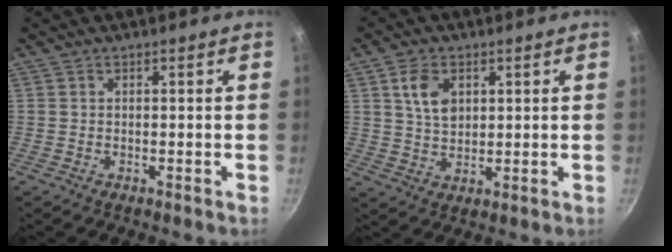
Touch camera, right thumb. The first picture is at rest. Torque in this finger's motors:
{"motor_torque": [-1.02, 0.58, 0.07, 0.45, 0.20]}